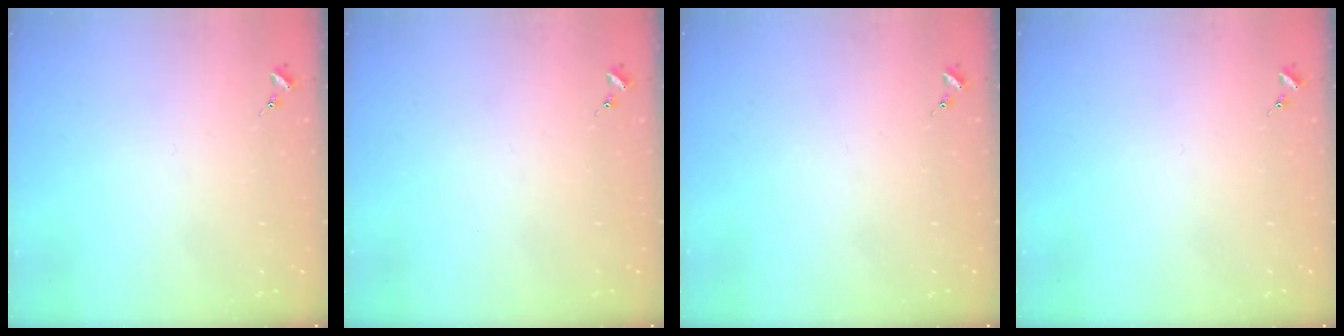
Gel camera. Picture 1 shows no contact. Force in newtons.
{"total": 0.0}
{"total": 0.0}
{"total": 0.0}